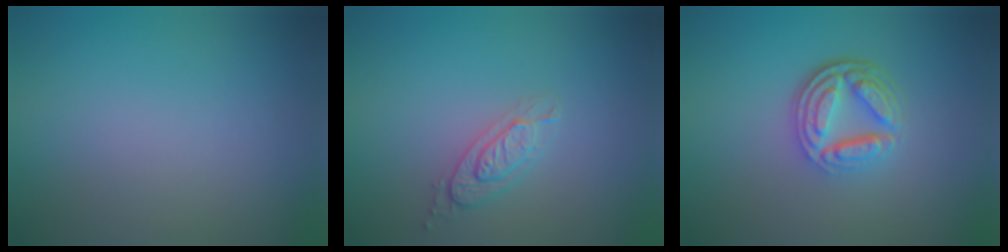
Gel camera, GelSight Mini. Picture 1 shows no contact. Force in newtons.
{"total": 2.0, "press": 1.9, "slide": 0.6}
{"total": 4.8, "press": 3.5, "slide": 3.3}